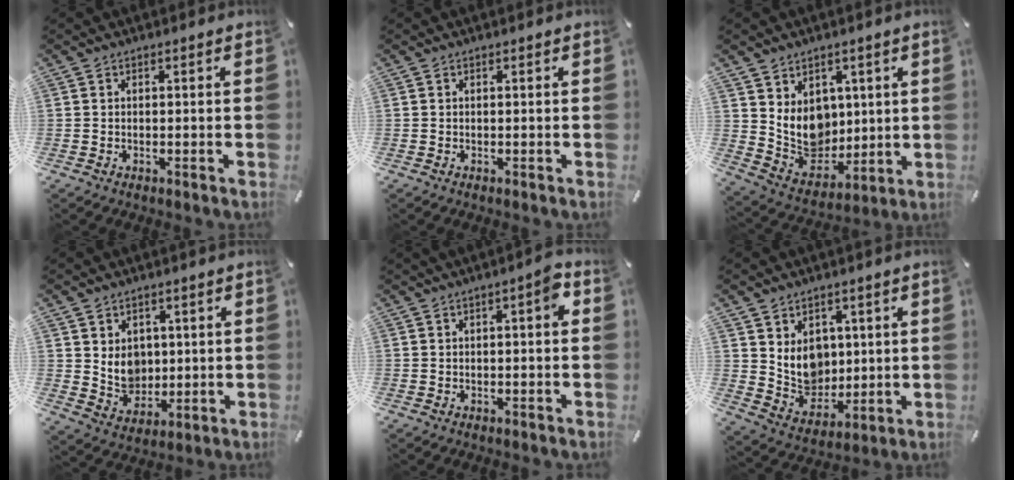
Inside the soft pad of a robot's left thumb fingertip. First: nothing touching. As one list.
[{"total": 0.0}, {"total": 11.8, "force": [3.7, 10.0, 5.0], "torque": [-0.091, -0.035, 0.084]}, {"total": 7.6, "force": [2.9, 6.7, 2.1], "torque": [-0.024, -0.023, 0.057]}, {"total": 3.6, "force": [0.6, 0.9, 3.5], "torque": [-0.058, 0.008, 0.005]}, {"total": 10.2, "force": [4.0, 8.6, 3.7], "torque": [-0.070, -0.029, 0.084]}]